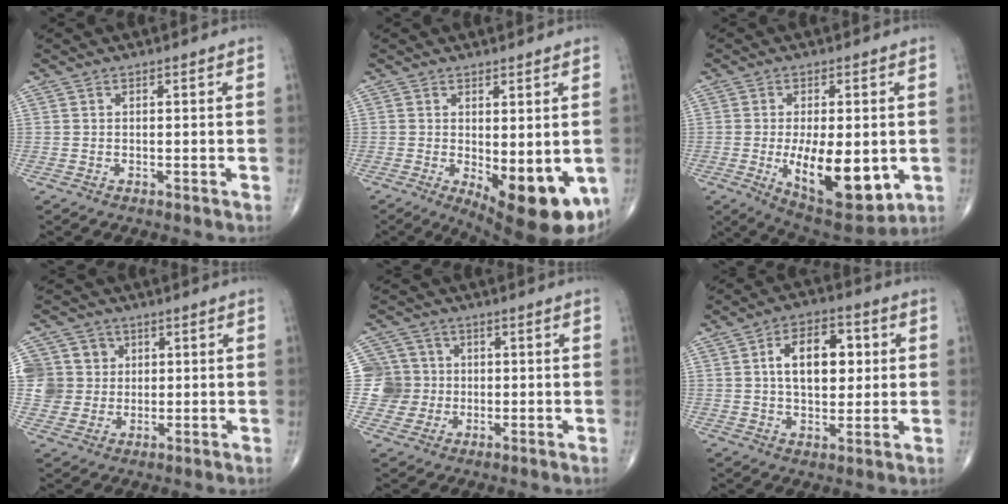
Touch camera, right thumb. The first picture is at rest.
{"total": 13.6, "force": [-3.6, 5.2, 12.1], "torque": [-0.146, -0.027, -0.033]}
{"total": 15.8, "force": [-2.7, 6.8, 14.0], "torque": [-0.200, -0.025, -0.025]}
{"total": 9.1, "force": [1.8, 8.7, 1.9], "torque": [-0.008, 0.010, 0.034]}
{"total": 7.9, "force": [0.1, 7.9, 0.5], "torque": [0.022, 0.015, -0.001]}
{"total": 12.5, "force": [2.4, 7.5, 9.8], "torque": [-0.124, 0.007, 0.036]}